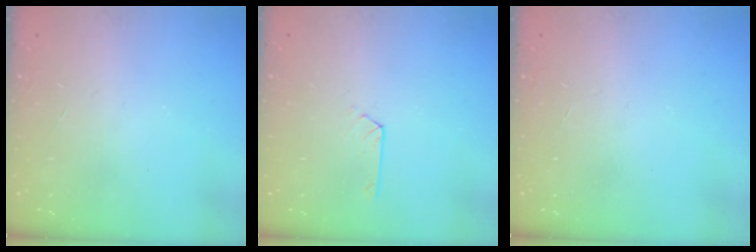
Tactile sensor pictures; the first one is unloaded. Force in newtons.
{"total": 1.9, "press": 1.9, "slide": 0.2}
{"total": 0.0}